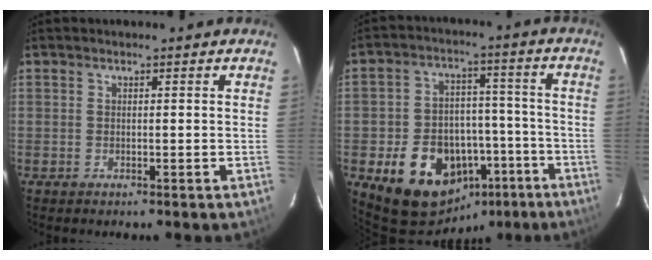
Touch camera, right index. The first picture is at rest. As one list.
[{"total": 18.9, "force": [-9.9, 13.3, 8.9], "torque": [-0.180, 0.038, -0.111]}]